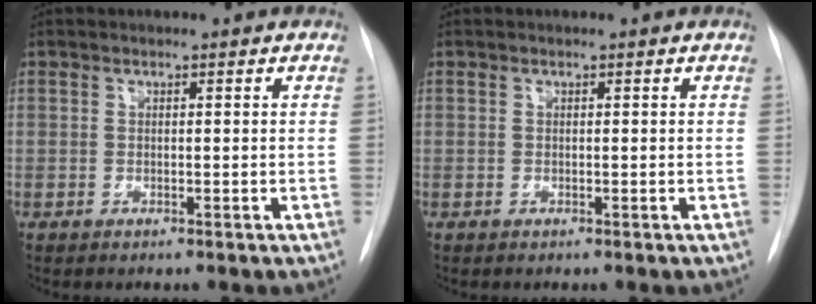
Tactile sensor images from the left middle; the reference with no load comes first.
{"total": 0.0}